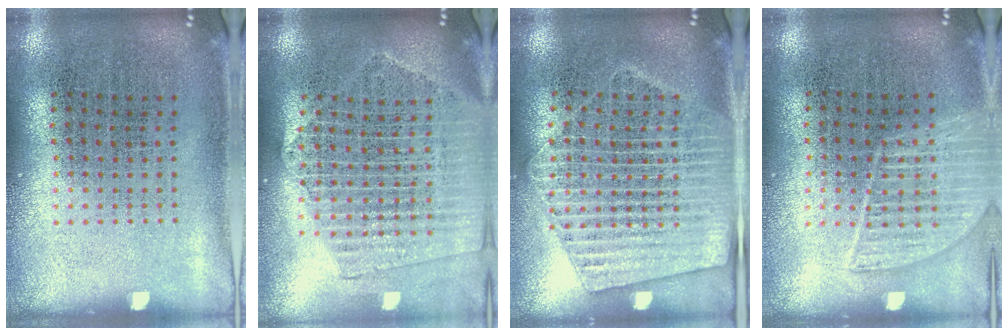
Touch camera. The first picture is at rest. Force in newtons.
{"total": 2.1, "press": 1.9, "slide": 0.9}
{"total": 2.0, "press": 1.8, "slide": 0.9}
{"total": 1.4, "press": 1.3, "slide": 0.6}